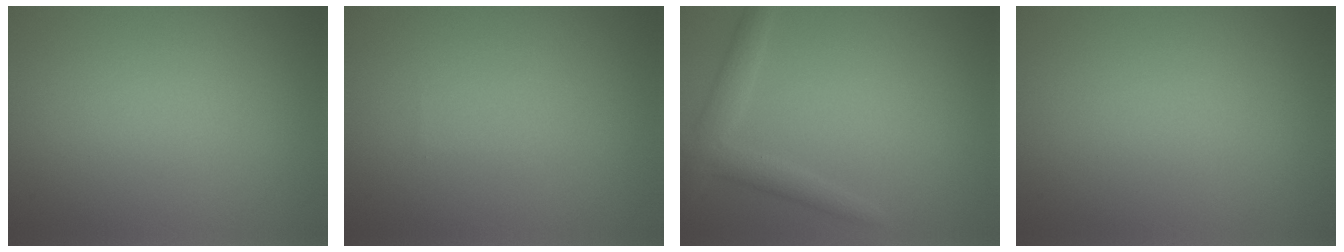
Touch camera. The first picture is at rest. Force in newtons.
{"total": 0.0}
{"total": 2.7, "press": 2.7, "slide": 0.1}
{"total": 0.0}